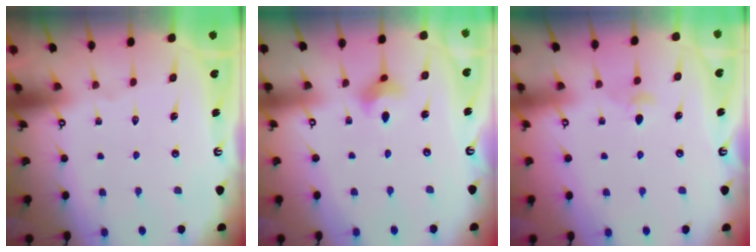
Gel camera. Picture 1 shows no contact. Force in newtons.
{"total": 3.4, "press": 3.4, "slide": 0.6}
{"total": 3.9, "press": 3.8, "slide": 0.7}